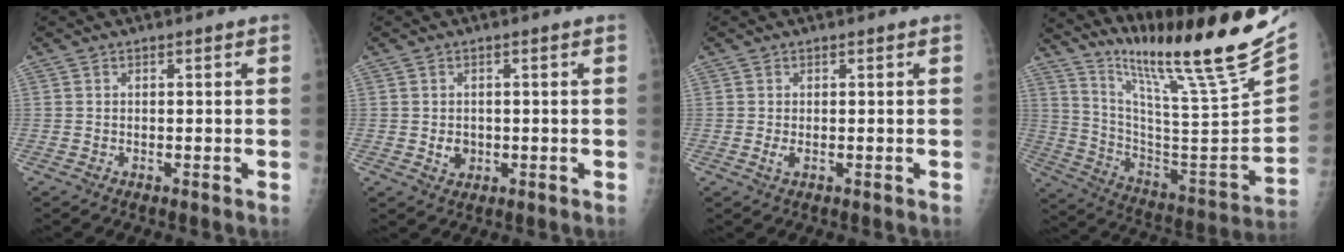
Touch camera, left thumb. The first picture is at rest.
{"total": 2.5, "force": [-0.1, 2.1, 1.3], "torque": [-0.010, -0.001, 0.006]}
{"total": 2.0, "force": [0.5, 0.9, 1.7], "torque": [-0.028, -0.001, 0.010]}
{"total": 27.6, "force": [22.5, 0.4, 16.0], "torque": [-0.236, -0.149, 0.359]}